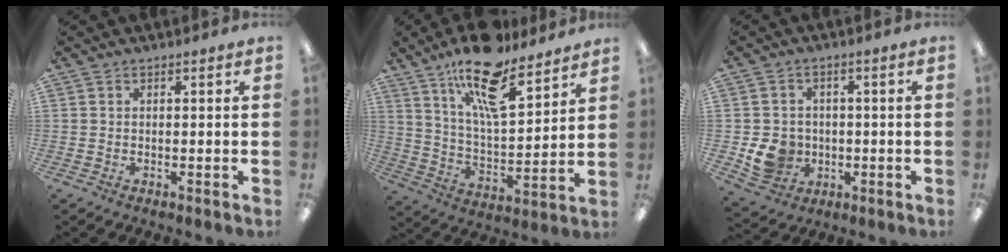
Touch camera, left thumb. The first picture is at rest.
{"total": 19.0, "force": [13.1, 6.7, 12.0], "torque": [-0.194, -0.073, 0.218]}
{"total": 8.0, "force": [-1.6, 7.2, 3.0], "torque": [-0.070, 0.009, -0.023]}